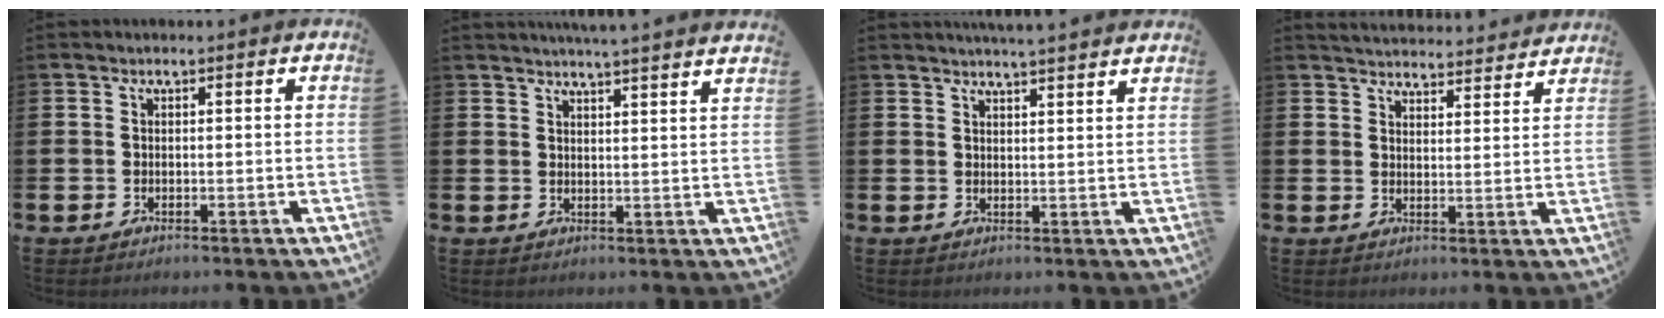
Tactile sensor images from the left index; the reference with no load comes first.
{"total": 3.9, "force": [3.8, -1.0, 0.0], "torque": [-0.011, -0.022, 0.069]}
{"total": 3.5, "force": [3.5, -0.7, 0.0], "torque": [-0.004, -0.020, 0.063]}
{"total": 4.7, "force": [4.7, 0.4, 0.0], "torque": [-0.012, -0.033, 0.083]}